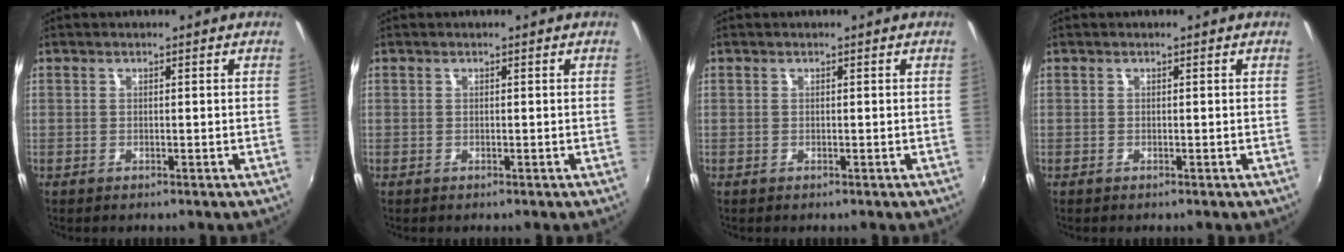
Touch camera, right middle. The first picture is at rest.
{"total": 0.0}
{"total": 0.0}
{"total": 0.0}